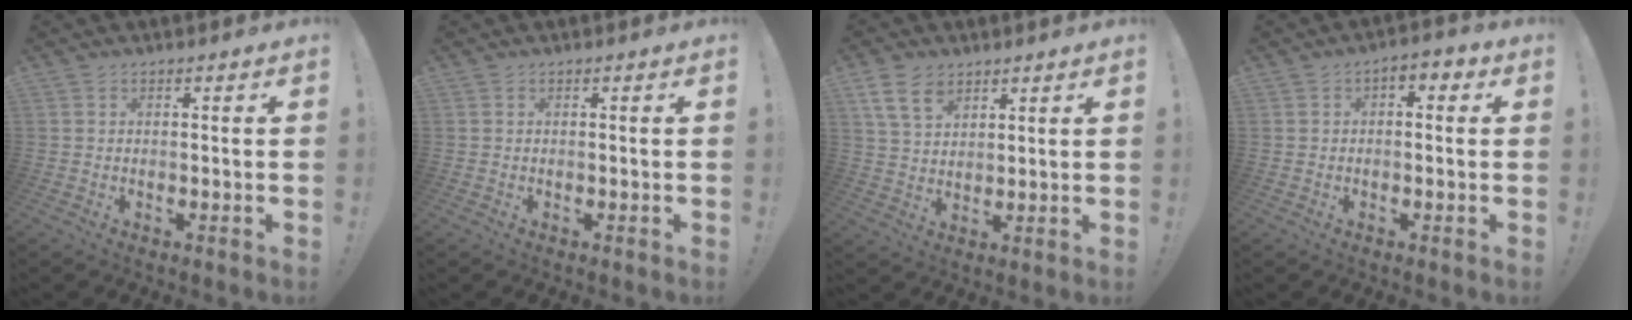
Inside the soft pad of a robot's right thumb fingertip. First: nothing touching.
{"total": 0.0}
{"total": 9.2, "force": [5.4, 5.7, 4.7], "torque": [-0.085, -0.014, 0.106]}
{"total": 3.1, "force": [-0.4, 1.9, 2.4], "torque": [-0.026, 0.005, -0.011]}